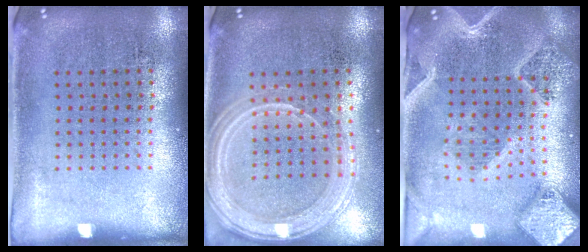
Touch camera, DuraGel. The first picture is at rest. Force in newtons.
{"total": 1.5, "press": 1.4, "slide": 0.3}
{"total": 3.2, "press": 2.7, "slide": 1.6}